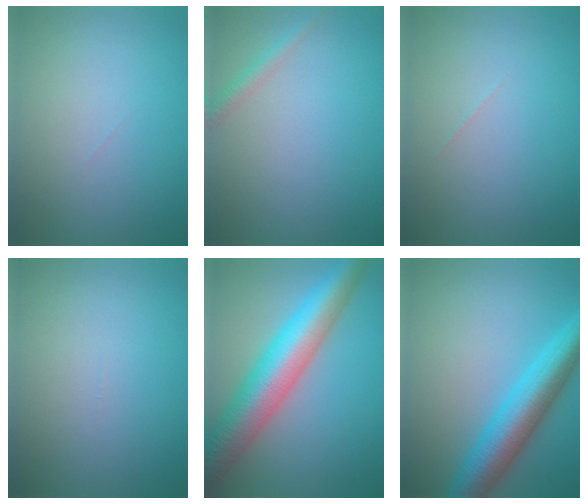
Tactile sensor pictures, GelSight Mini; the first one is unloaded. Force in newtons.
{"total": 1.4, "press": 1.4, "slide": 0.1}
{"total": 0.0}
{"total": 0.0}
{"total": 9.9, "press": 9.9, "slide": 0.4}
{"total": 7.7, "press": 7.7, "slide": 0.1}